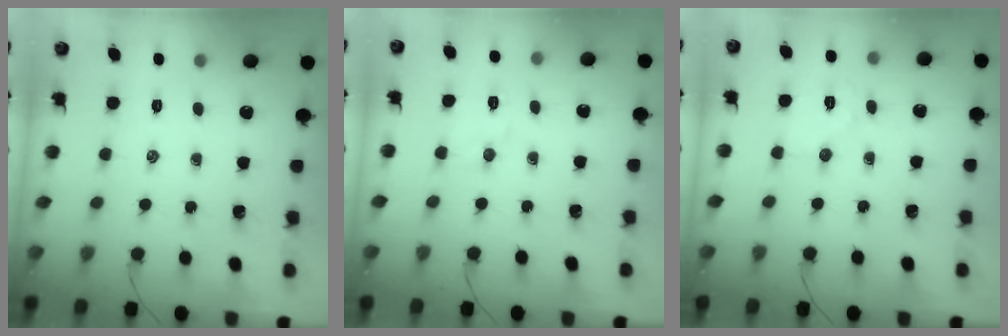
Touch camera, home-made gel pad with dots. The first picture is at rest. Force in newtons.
{"total": 5.6, "press": 5.5, "slide": 1.2}
{"total": 5.7, "press": 5.6, "slide": 1.1}